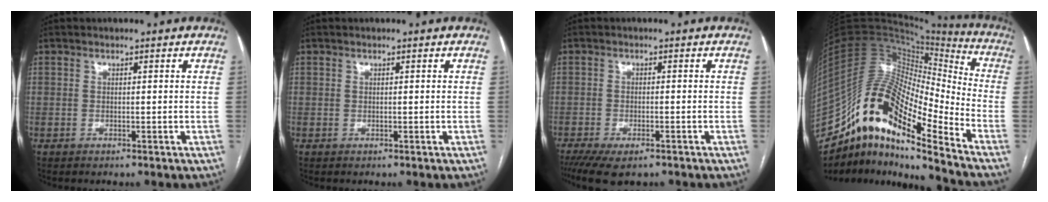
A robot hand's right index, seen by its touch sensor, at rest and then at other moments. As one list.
[{"total": 0.0}, {"total": 8.0, "force": [-5.9, 2.6, 4.7], "torque": [-0.074, -0.014, -0.092]}, {"total": 21.9, "force": [-15.2, 4.6, 15.0], "torque": [-0.290, 0.033, -0.274]}]